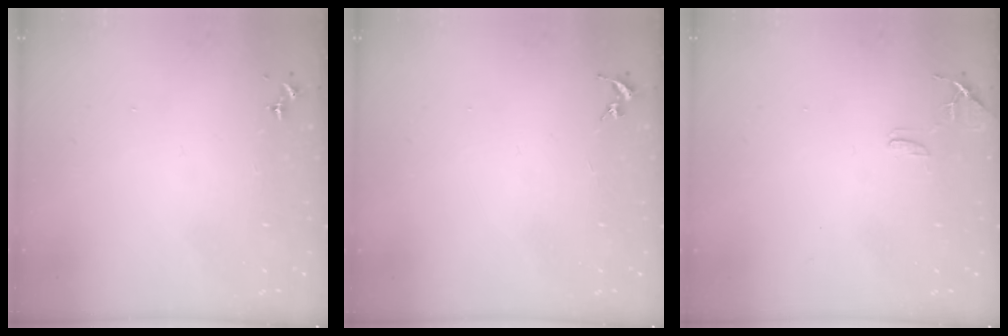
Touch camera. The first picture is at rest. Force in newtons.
{"total": 0.0}
{"total": 7.7, "press": 7.7, "slide": 0.7}